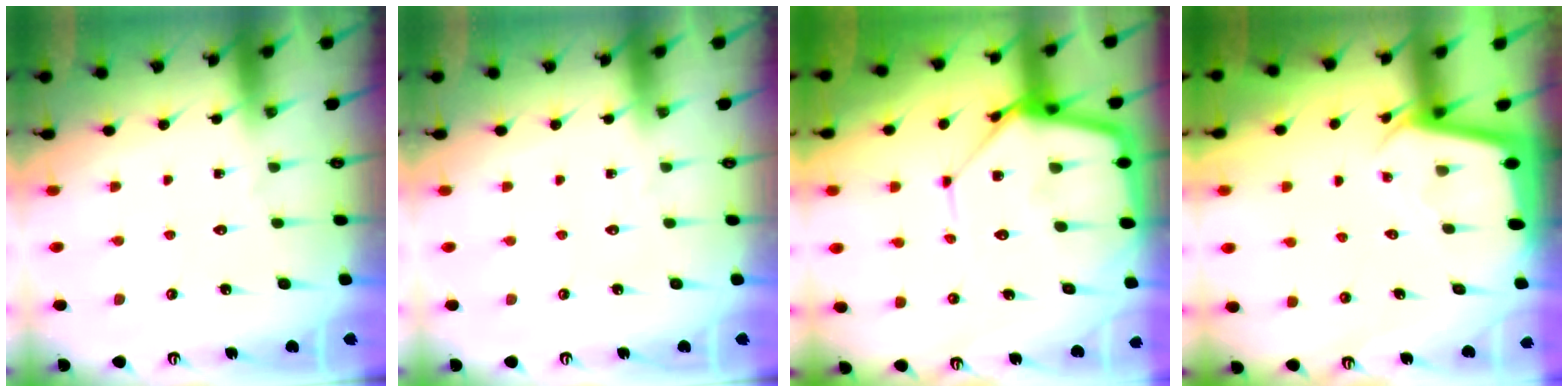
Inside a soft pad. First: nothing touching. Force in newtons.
{"total": 0.0}
{"total": 14.2, "press": 14.1, "slide": 1.2}
{"total": 2.5, "press": 2.5, "slide": 0.1}